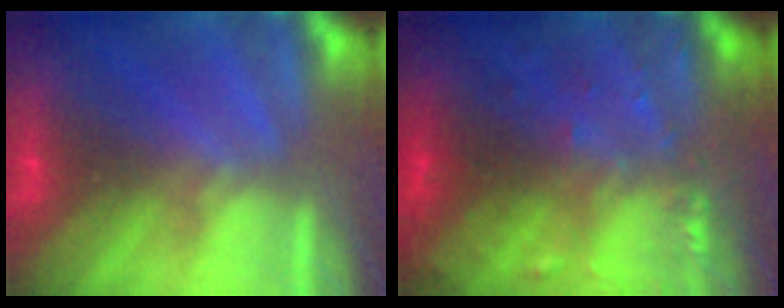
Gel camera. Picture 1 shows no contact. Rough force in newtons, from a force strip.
{"total": 7.4}